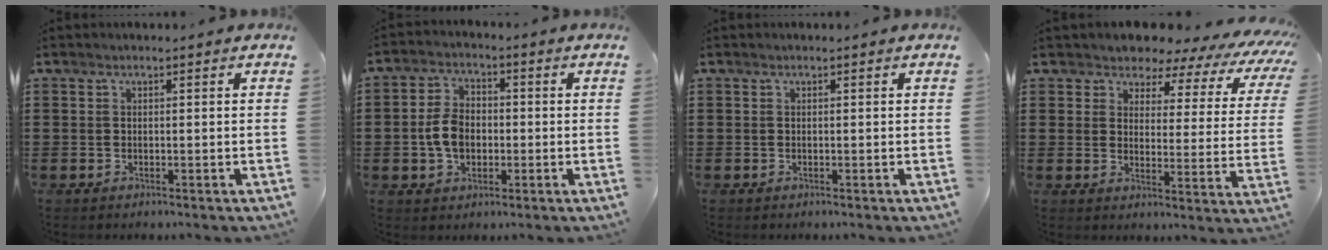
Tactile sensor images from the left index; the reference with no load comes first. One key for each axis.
{"total": 5.9, "fx": -0.9, "fy": 4.1, "fz": 4.1, "tx": -0.101, "ty": 0.003, "tz": -0.022}
{"total": 0.0}
{"total": 4.5, "fx": 3.9, "fy": 1.9, "fz": 1.2, "tx": -0.043, "ty": -0.026, "tz": 0.063}